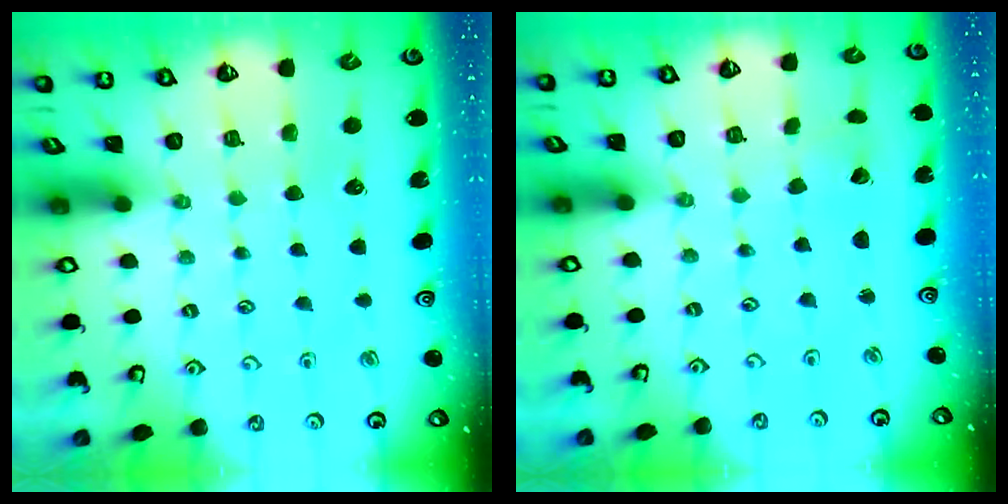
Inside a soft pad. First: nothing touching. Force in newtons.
{"total": 1.0, "press": 1.0, "slide": 0.1}